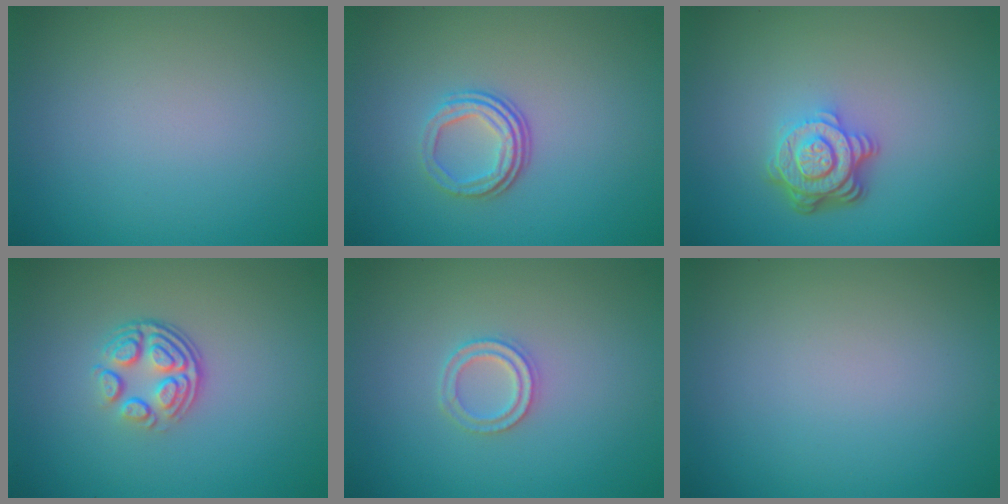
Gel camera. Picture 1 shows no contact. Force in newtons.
{"total": 3.3, "press": 2.2, "slide": 2.4}
{"total": 4.6, "press": 3.4, "slide": 3.2}
{"total": 3.9, "press": 2.7, "slide": 2.8}
{"total": 2.0, "press": 1.9, "slide": 0.4}
{"total": 0.0}